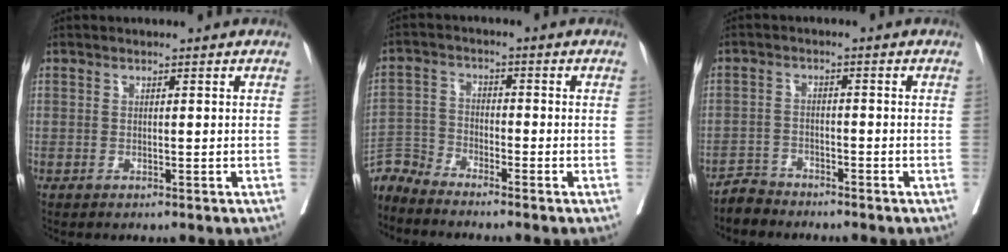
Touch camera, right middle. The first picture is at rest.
{"total": 5.2, "force": [-5.2, -0.2, -0.5], "torque": [0.007, -0.002, -0.106]}
{"total": 3.2, "force": [-2.9, 0.9, -0.7], "torque": [0.008, -0.006, -0.058]}